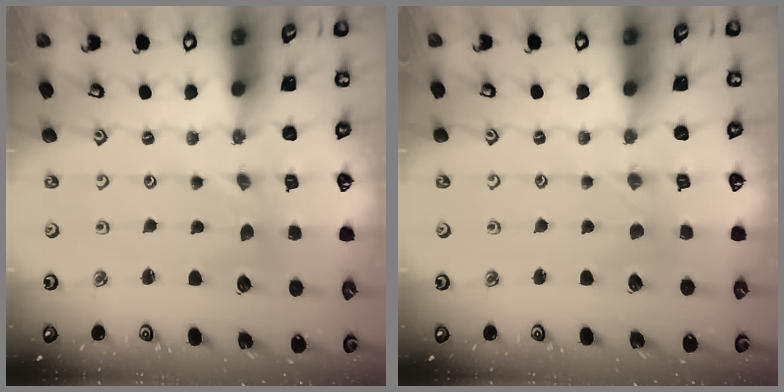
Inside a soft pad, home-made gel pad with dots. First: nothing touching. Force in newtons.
{"total": 1.1, "press": 1.1, "slide": 0.2}